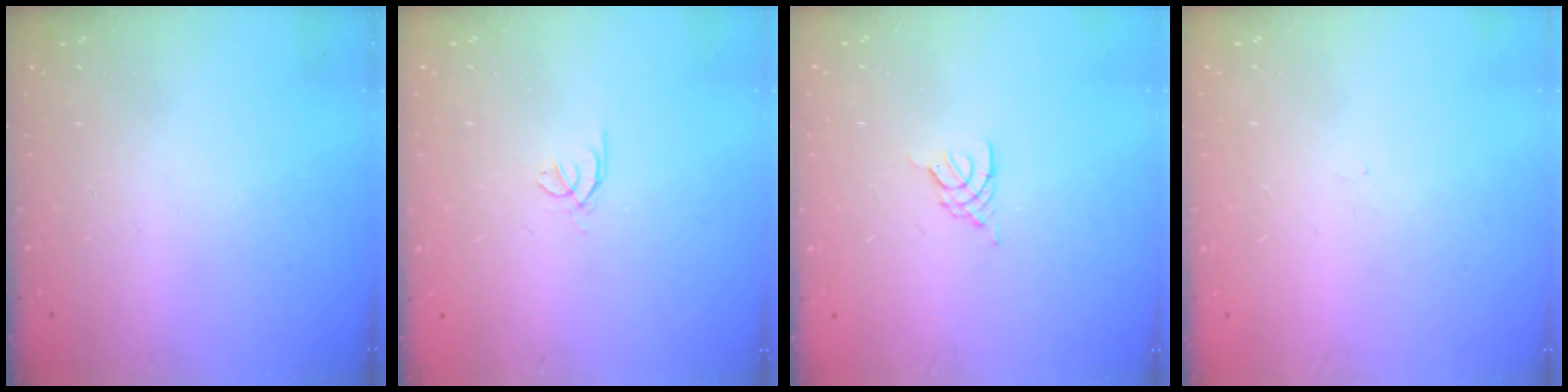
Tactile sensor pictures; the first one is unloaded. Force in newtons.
{"total": 0.5, "press": 0.4, "slide": 0.3}
{"total": 2.3, "press": 2.3, "slide": 0.5}
{"total": 0.0}